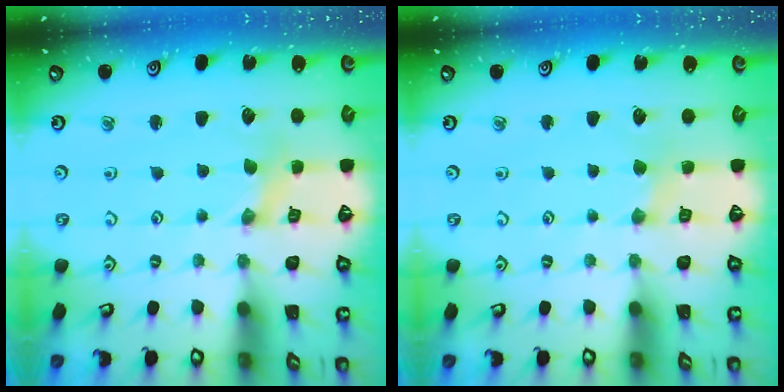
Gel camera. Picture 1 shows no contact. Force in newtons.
{"total": 1.2, "press": 1.2, "slide": 0.3}